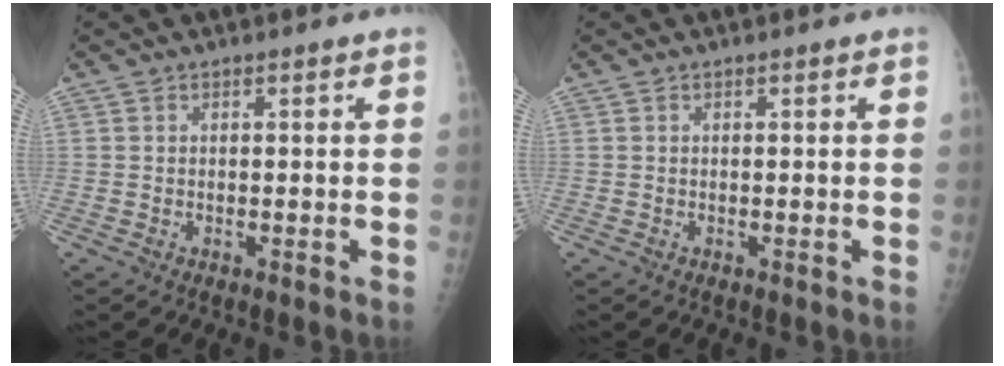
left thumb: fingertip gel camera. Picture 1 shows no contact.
{"total": 0.0}